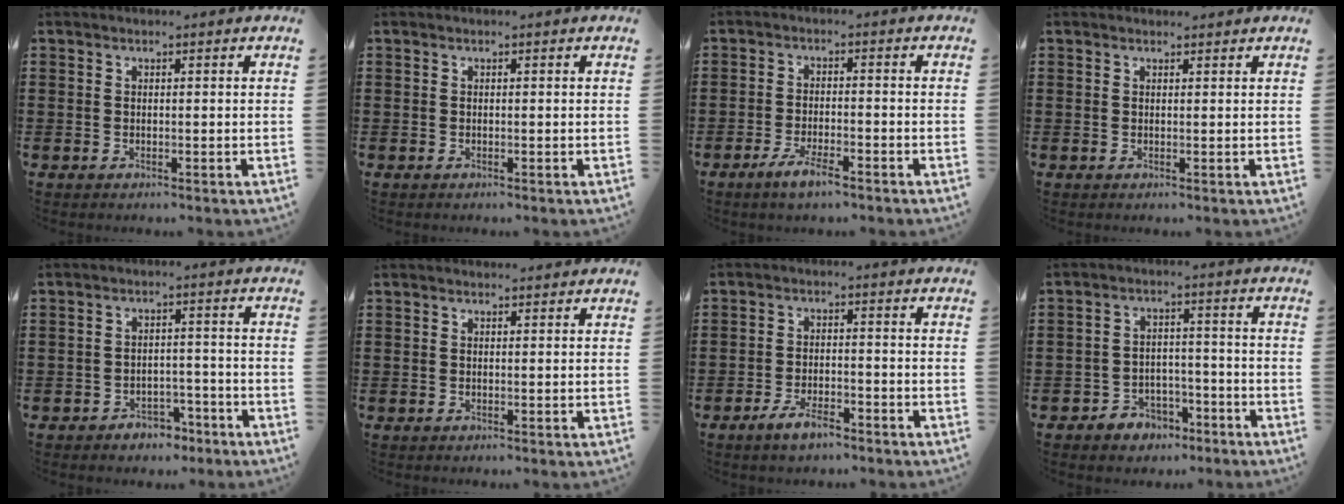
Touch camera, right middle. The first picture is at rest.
{"total": 0.0}
{"total": 4.4, "force": [-2.9, 1.2, 3.1], "torque": [-0.062, 0.001, -0.056]}
{"total": 0.7, "force": [0.6, 0.3, -0.1], "torque": [0.007, -0.002, 0.010]}
{"total": 3.2, "force": [-2.9, 1.3, 0.2], "torque": [-0.011, 0.006, -0.061]}
{"total": 0.8, "force": [0.7, 0.3, 0.0], "torque": [0.006, -0.002, 0.012]}
{"total": 4.2, "force": [-3.1, 1.4, 2.5], "torque": [-0.053, 0.005, -0.061]}
{"total": 3.9, "force": [-3.3, 2.0, 0.4], "torque": [-0.014, 0.011, -0.068]}